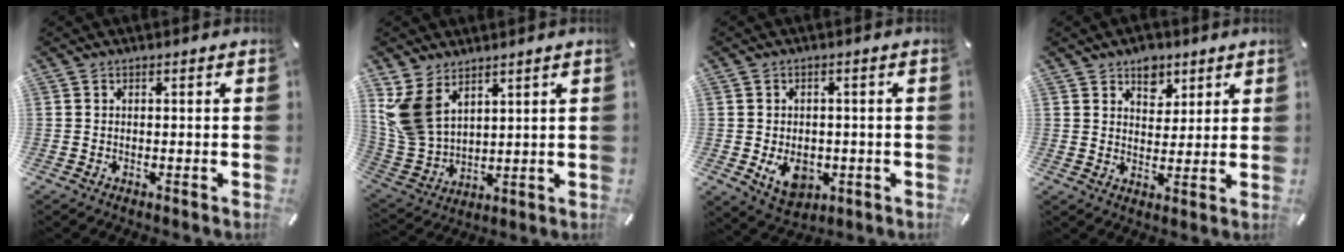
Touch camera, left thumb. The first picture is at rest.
{"total": 12.0, "force": [6.5, 7.8, 6.5], "torque": [-0.175, -0.022, 0.124]}
{"total": 7.6, "force": [-1.8, 5.8, 4.5], "torque": [-0.060, -0.002, -0.032]}
{"total": 6.3, "force": [4.0, 4.6, 1.5], "torque": [0.000, -0.023, 0.065]}